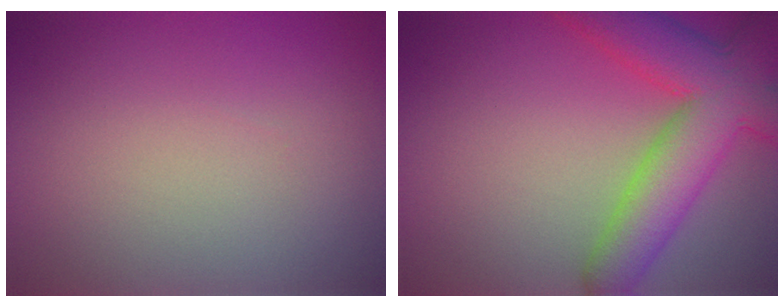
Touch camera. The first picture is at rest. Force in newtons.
{"total": 8.6, "press": 8.6, "slide": 0.4}